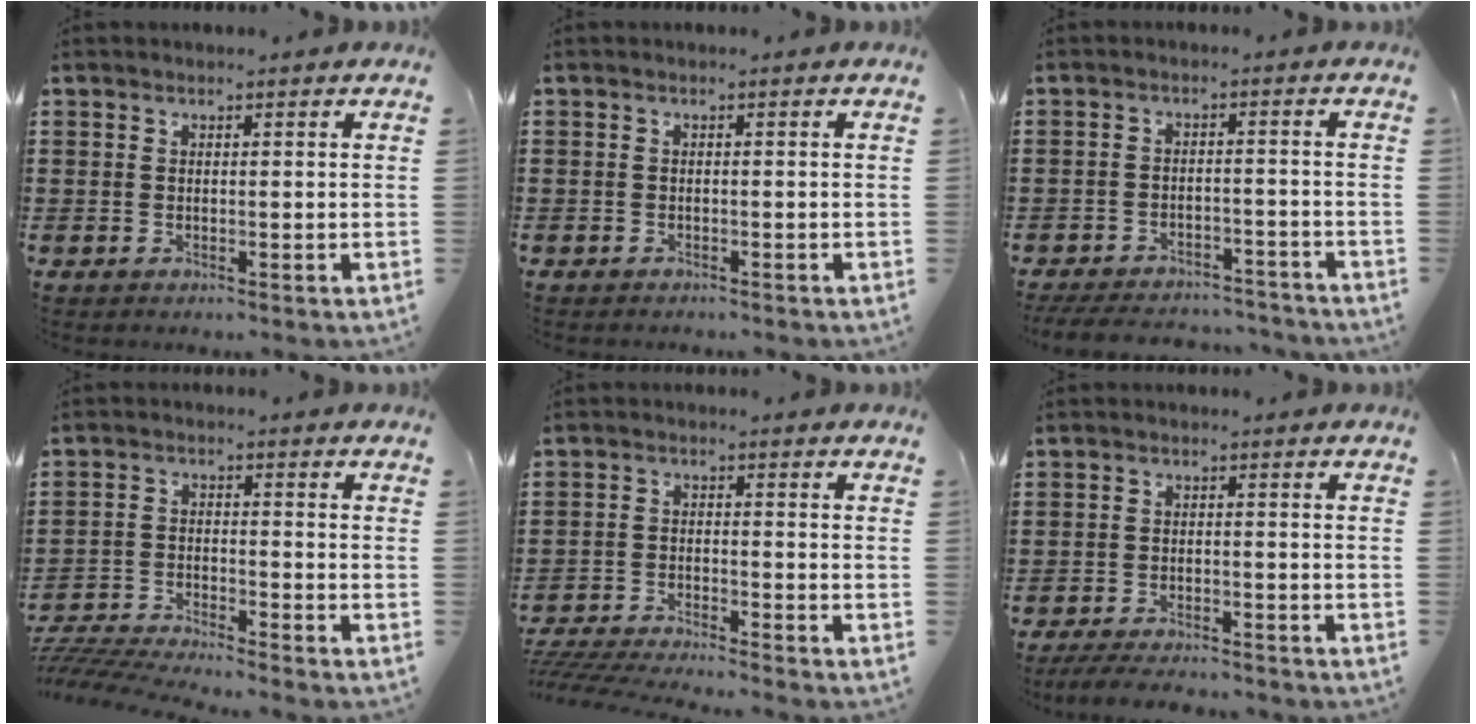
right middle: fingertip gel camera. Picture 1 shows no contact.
{"total": 0.5, "force": [-0.5, 0.1, 0.1], "torque": [-0.002, -0.002, -0.011]}
{"total": 4.6, "force": [-4.5, 0.7, 0.8], "torque": [-0.020, 0.005, -0.092]}
{"total": 5.0, "force": [-5.0, -0.2, 0.8], "torque": [-0.034, -0.012, -0.107]}
{"total": 4.2, "force": [-4.1, -0.3, 0.8], "torque": [-0.027, -0.012, -0.089]}
{"total": 3.3, "force": [-3.3, 0.3, 0.7], "torque": [-0.020, -0.001, -0.069]}